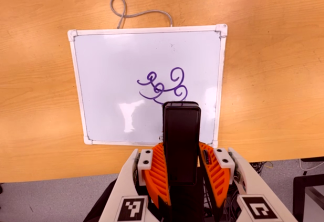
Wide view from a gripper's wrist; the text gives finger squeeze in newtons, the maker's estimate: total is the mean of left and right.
{"total": 4.3, "left": 3.0, "right": 5.5}